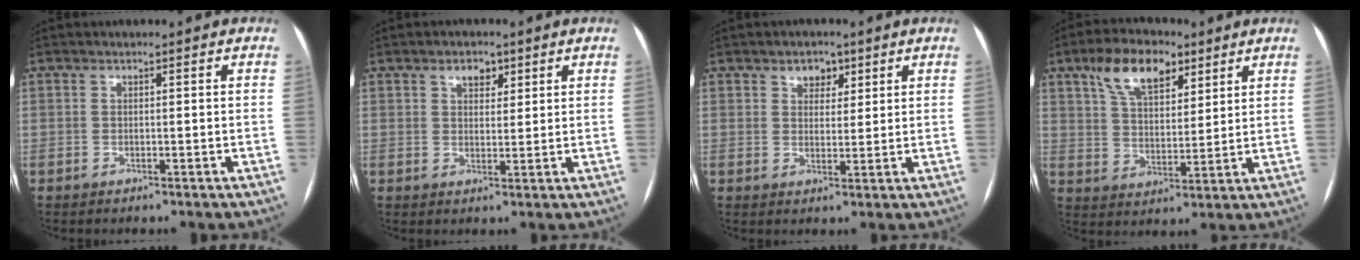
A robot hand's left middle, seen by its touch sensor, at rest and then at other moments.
{"total": 3.2, "force": [1.9, 2.0, 1.7], "torque": [-0.024, 0.005, 0.031]}
{"total": 3.5, "force": [2.1, 2.4, 1.5], "torque": [-0.017, 0.003, 0.032]}
{"total": 10.7, "force": [6.4, 5.0, 6.9], "torque": [-0.131, 0.023, 0.118]}